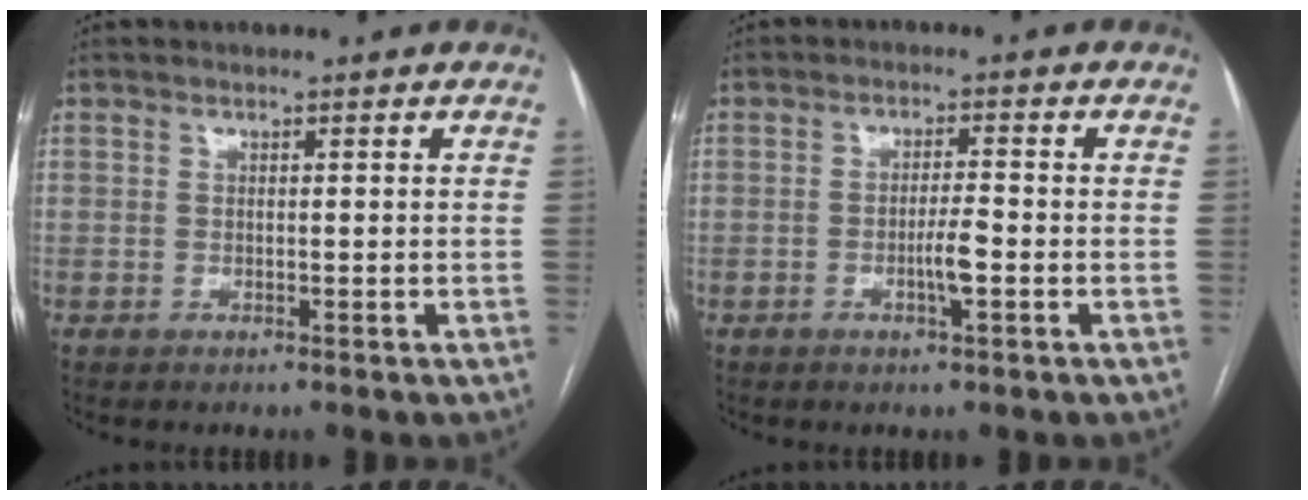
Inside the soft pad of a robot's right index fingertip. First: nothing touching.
{"total": 3.5, "force": [-1.2, 0.2, 3.3], "torque": [-0.061, -0.001, -0.017]}